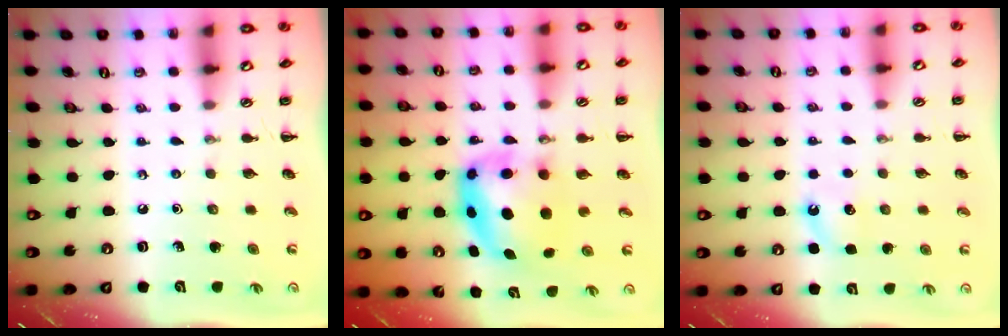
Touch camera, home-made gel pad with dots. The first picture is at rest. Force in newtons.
{"total": 6.2, "press": 6.1, "slide": 1.2}
{"total": 4.0, "press": 3.7, "slide": 1.5}